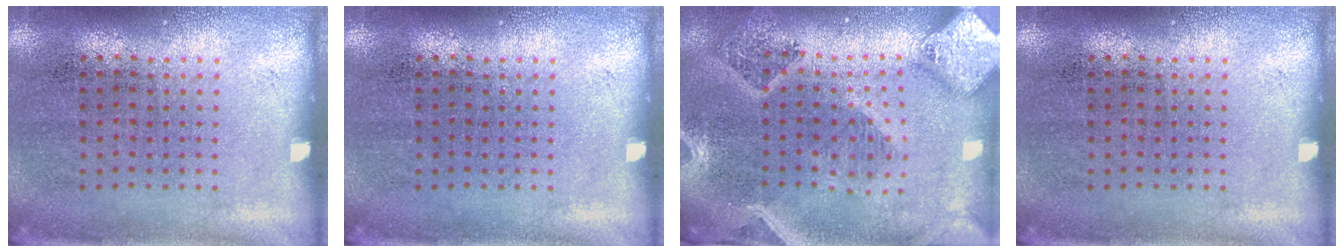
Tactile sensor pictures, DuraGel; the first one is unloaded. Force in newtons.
{"total": 0.0}
{"total": 3.5, "press": 2.8, "slide": 2.0}
{"total": 0.0}